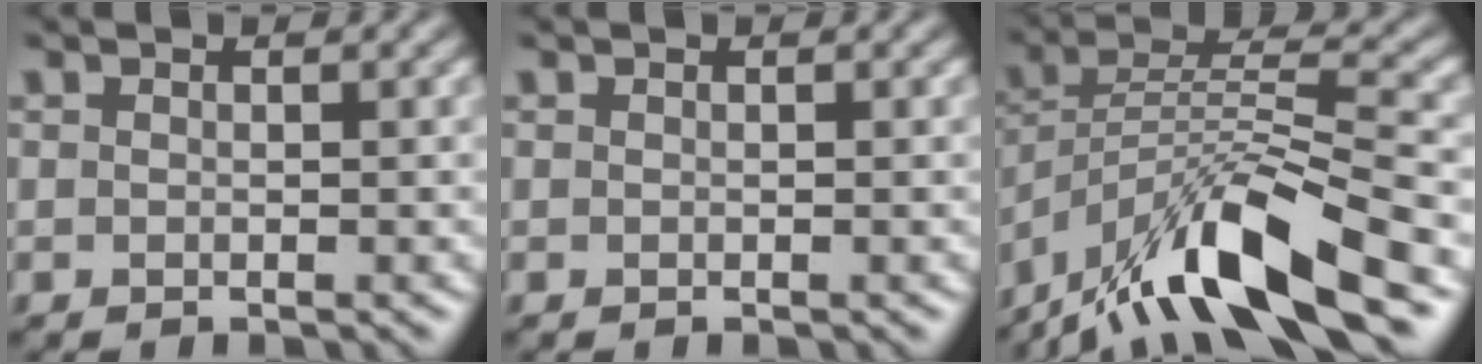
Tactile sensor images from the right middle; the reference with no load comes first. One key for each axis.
{"total": 0.0}
{"total": 12.2, "fx": -8.5, "fy": 3.0, "fz": 8.3, "tx": -0.150, "ty": 0.009, "tz": -0.165}